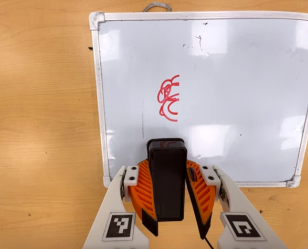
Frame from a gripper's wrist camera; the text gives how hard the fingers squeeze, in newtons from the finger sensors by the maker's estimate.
{"total": 11.8, "left": 10.5, "right": 13.0}